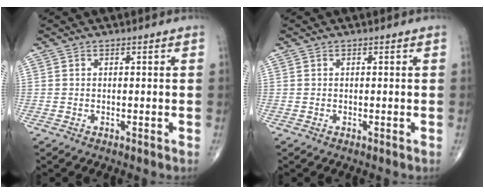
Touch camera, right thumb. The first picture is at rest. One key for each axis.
{"total": 0.0}